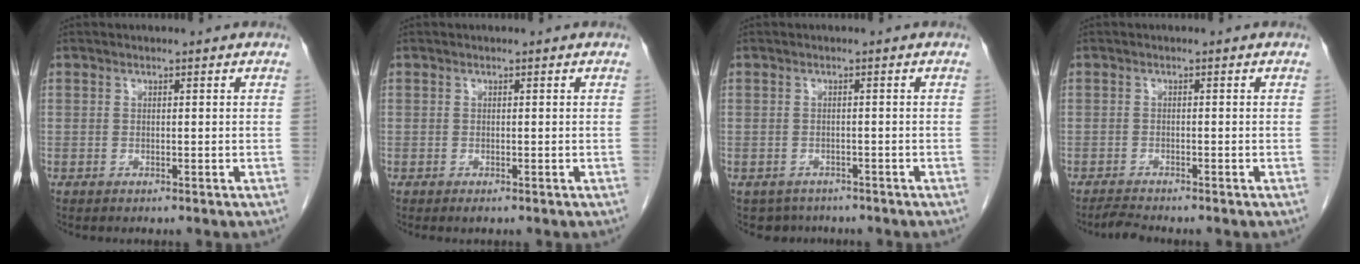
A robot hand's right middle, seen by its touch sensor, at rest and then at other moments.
{"total": 0.6, "force": [-0.4, 0.2, 0.4], "torque": [-0.005, -0.001, -0.005]}
{"total": 3.3, "force": [-2.7, 1.9, -0.1], "torque": [-0.001, 0.001, -0.039]}
{"total": 1.7, "force": [-1.6, -0.3, 0.3], "torque": [-0.015, -0.011, -0.031]}